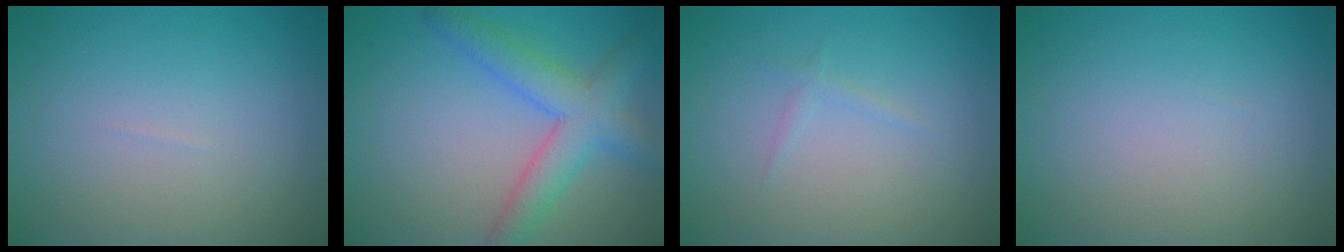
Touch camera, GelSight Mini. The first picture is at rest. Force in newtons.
{"total": 5.0, "press": 5.0, "slide": 0.2}
{"total": 0.7, "press": 0.7, "slide": 0.1}
{"total": 0.0}